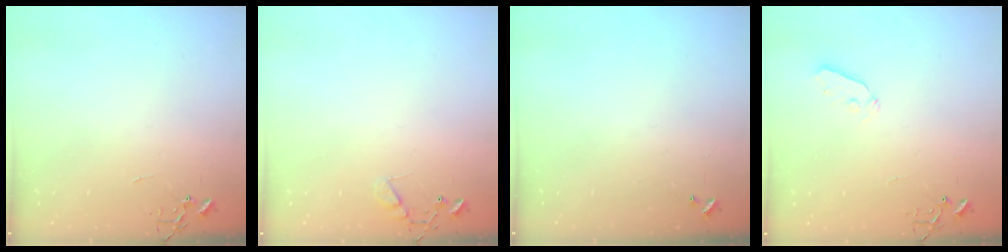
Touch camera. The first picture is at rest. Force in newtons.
{"total": 6.8, "press": 6.8, "slide": 0.5}
{"total": 0.0}
{"total": 4.5, "press": 4.4, "slide": 0.7}